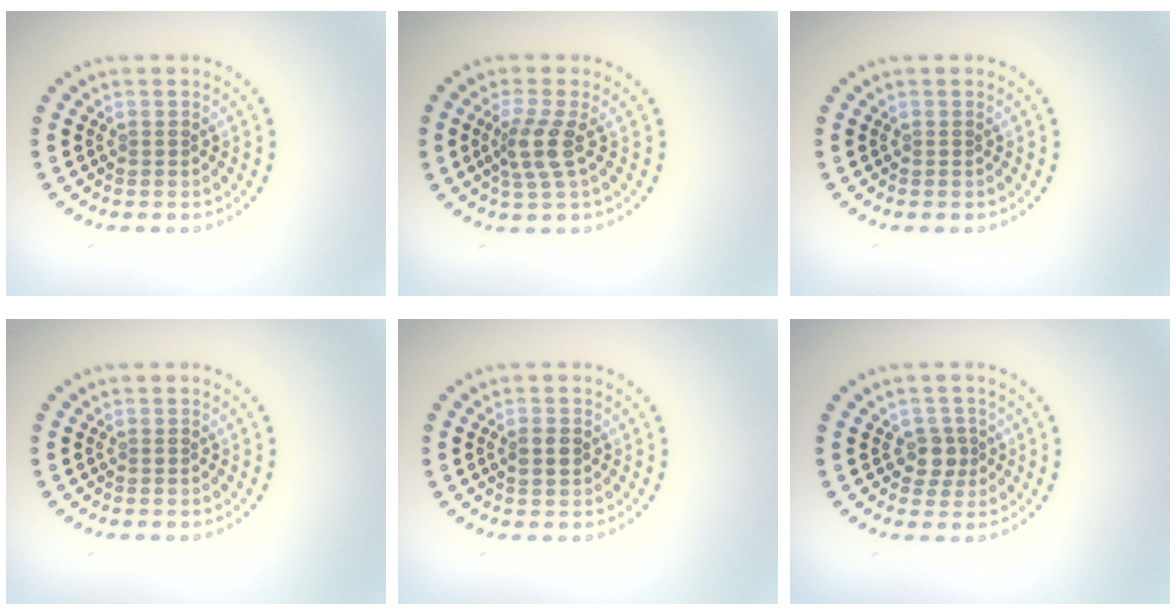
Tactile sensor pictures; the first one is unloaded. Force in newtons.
{"total": 2.8, "press": 2.2, "slide": 1.7}
{"total": 0.0}
{"total": 0.0}
{"total": 1.5, "press": 1.5, "slide": 0.2}
{"total": 2.1, "press": 1.9, "slide": 1.0}